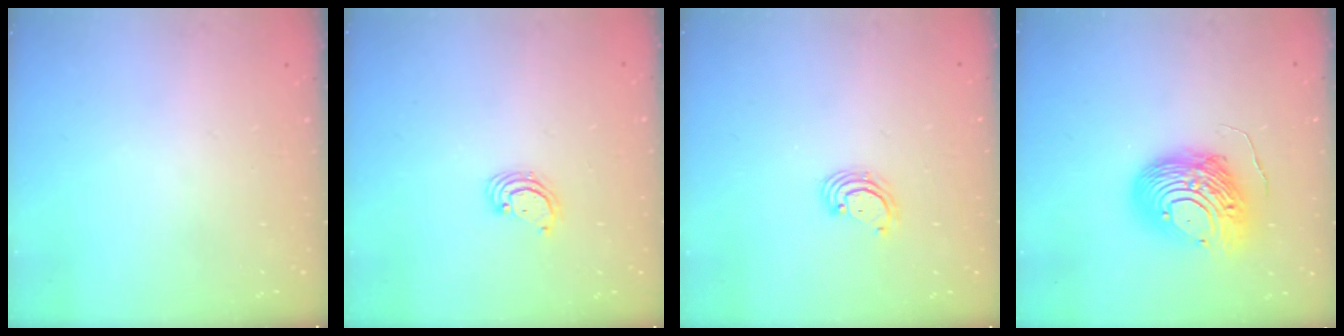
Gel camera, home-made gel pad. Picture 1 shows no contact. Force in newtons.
{"total": 3.3, "press": 3.3, "slide": 0.3}
{"total": 2.4, "press": 2.4, "slide": 0.2}
{"total": 14.4, "press": 14.4, "slide": 1.2}